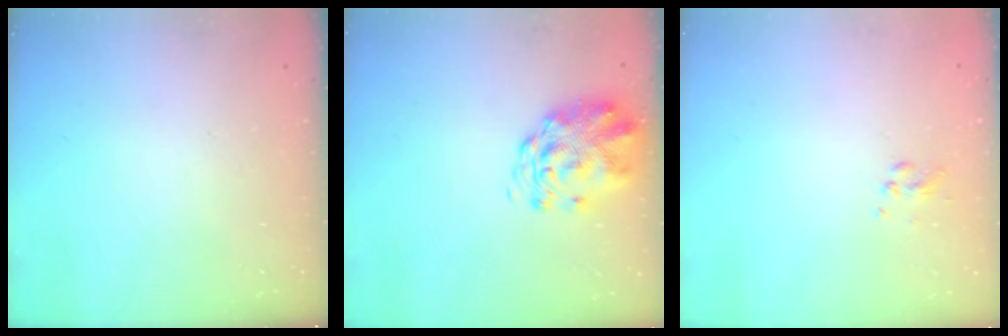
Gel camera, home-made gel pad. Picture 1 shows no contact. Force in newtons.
{"total": 3.2, "press": 3.0, "slide": 1.0}
{"total": 3.0, "press": 2.9, "slide": 0.8}